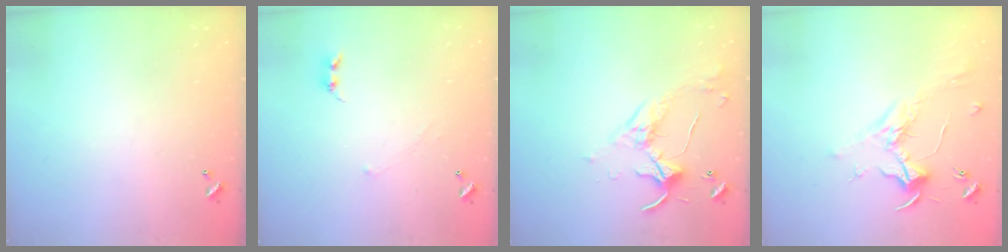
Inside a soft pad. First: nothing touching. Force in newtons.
{"total": 0.6, "press": 0.3, "slide": 0.5}
{"total": 3.7, "press": 3.7, "slide": 0.5}
{"total": 1.9, "press": 1.7, "slide": 0.7}